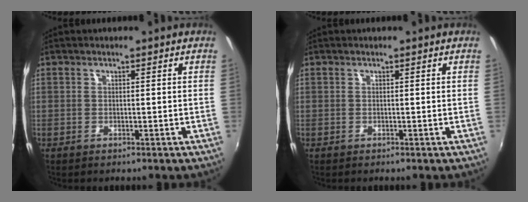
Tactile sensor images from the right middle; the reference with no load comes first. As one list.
[{"total": 0.0}]